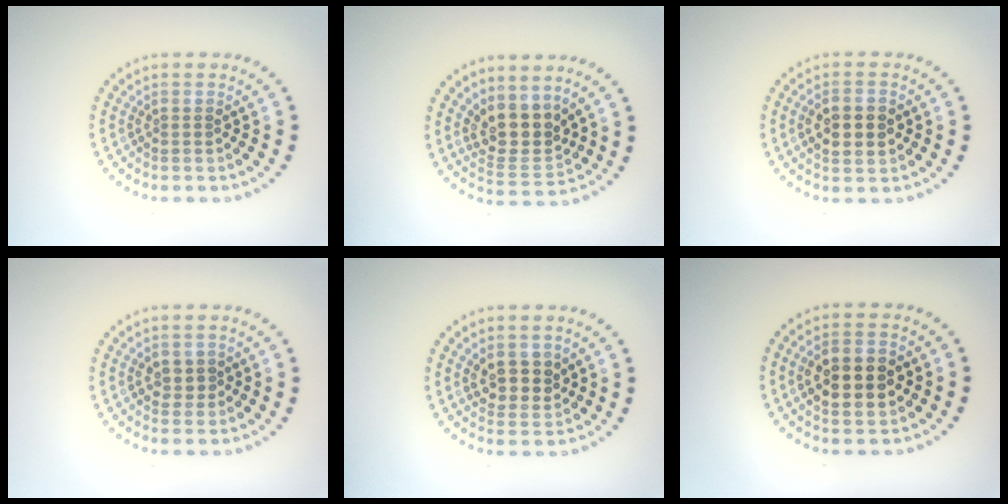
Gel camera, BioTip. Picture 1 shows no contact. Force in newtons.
{"total": 3.7, "press": 3.0, "slide": 2.1}
{"total": 4.1, "press": 4.1, "slide": 0.1}
{"total": 1.3, "press": 1.3, "slide": 0.3}
{"total": 2.9, "press": 2.7, "slide": 1.0}
{"total": 5.0, "press": 5.0, "slide": 0.2}